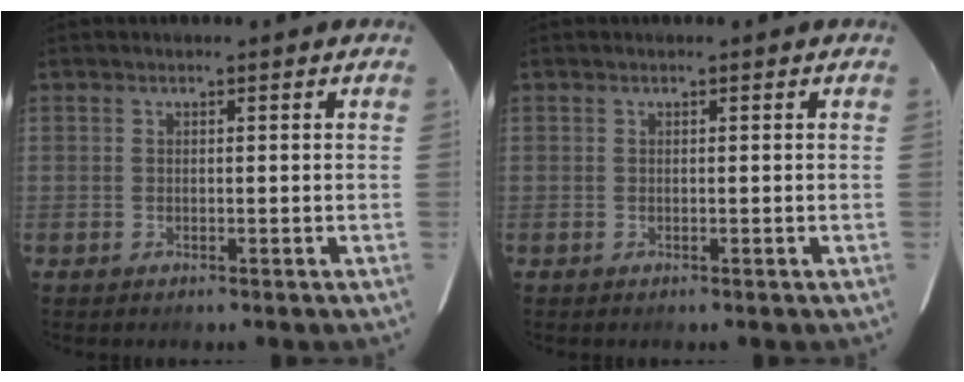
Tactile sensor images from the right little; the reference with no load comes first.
{"total": 0.0}